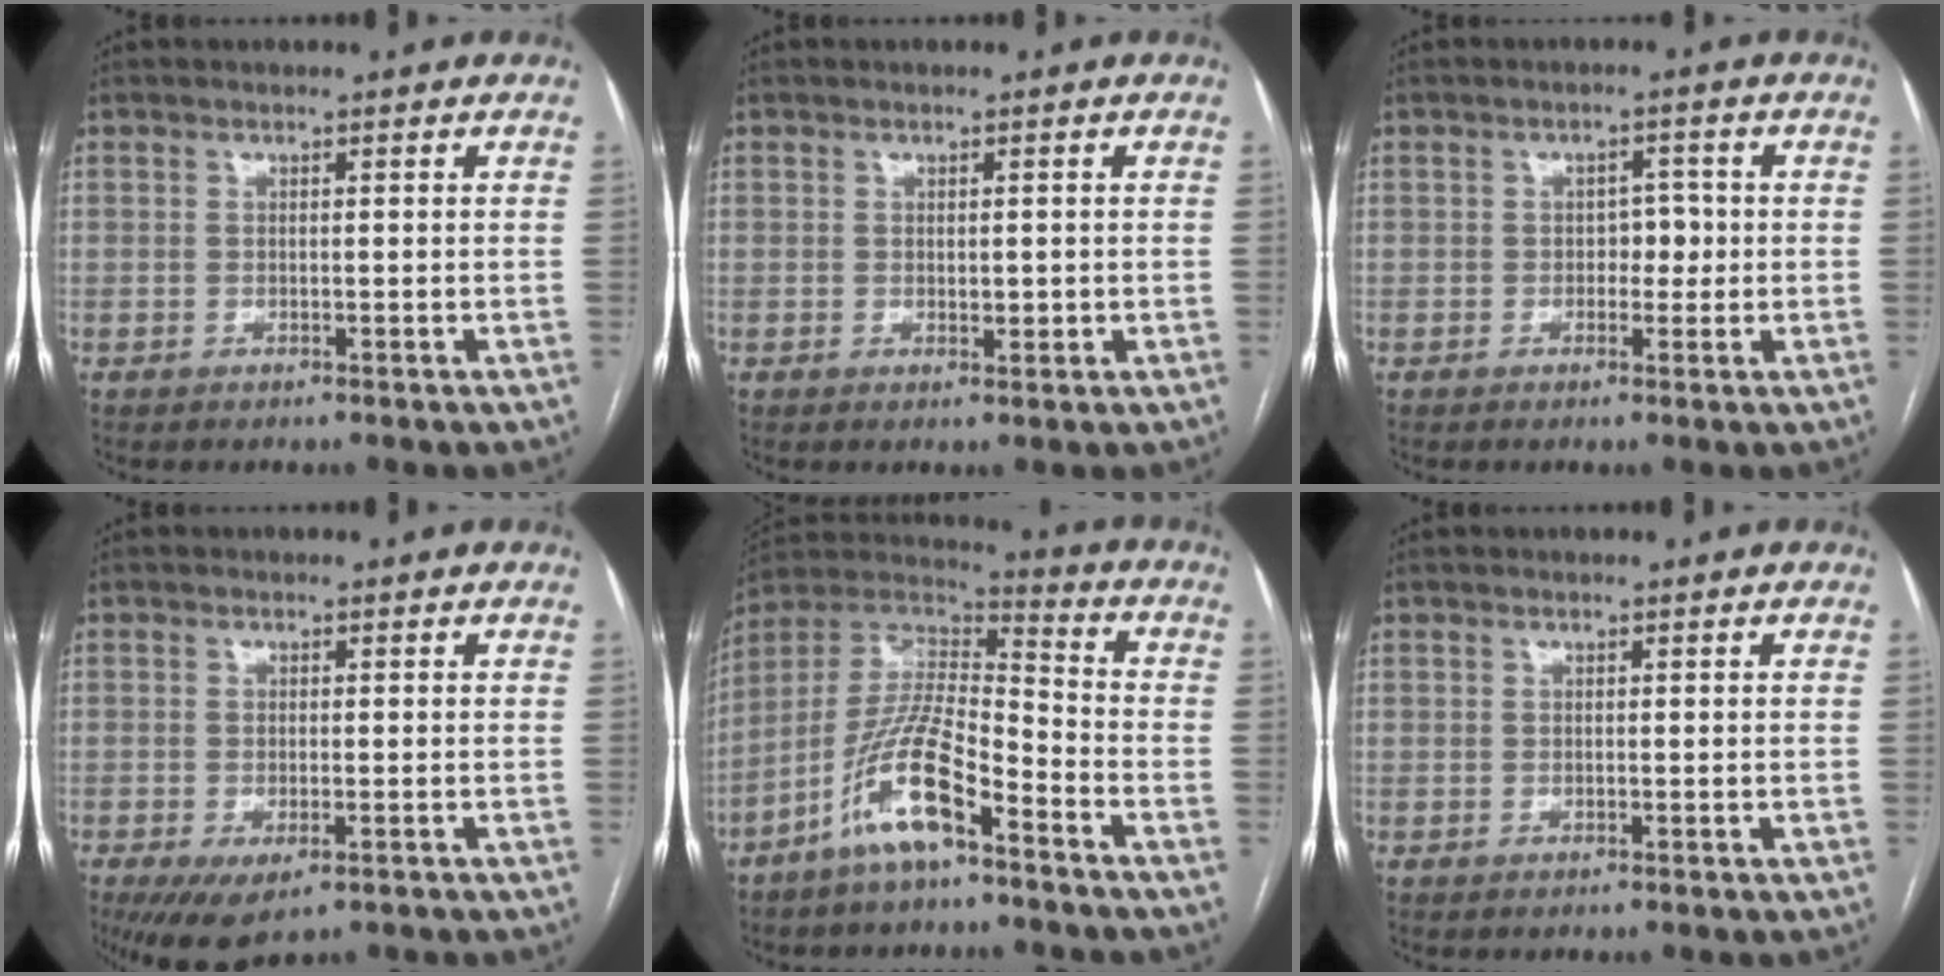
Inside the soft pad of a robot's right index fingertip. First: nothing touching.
{"total": 1.5, "force": [0.0, 0.7, 1.3], "torque": [-0.018, -0.003, 0.005]}
{"total": 2.9, "force": [-0.2, 1.9, 2.2], "torque": [-0.023, 0.009, -0.003]}
{"total": 6.3, "force": [-3.6, 2.5, 4.6], "torque": [-0.075, -0.016, -0.053]}
{"total": 13.2, "force": [-7.7, 3.1, 10.3], "torque": [-0.210, 0.006, -0.144]}
{"total": 0.0}